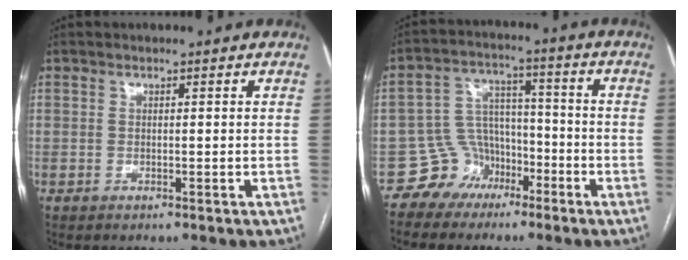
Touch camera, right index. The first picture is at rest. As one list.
[{"total": 7.2, "force": [-4.7, 5.5, 0.1], "torque": [0.008, 0.034, -0.076]}]